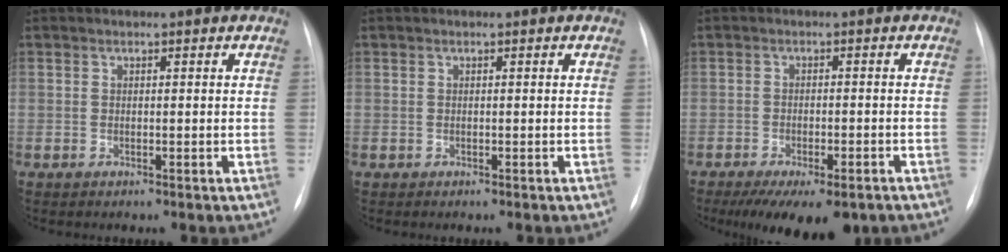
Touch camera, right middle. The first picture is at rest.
{"total": 0.0}
{"total": 11.3, "force": [-7.8, 4.0, 7.0], "torque": [-0.097, -0.012, -0.109]}